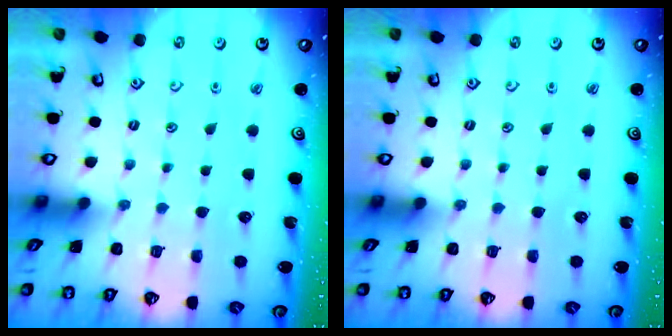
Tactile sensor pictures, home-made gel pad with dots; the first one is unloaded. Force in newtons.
{"total": 0.0}